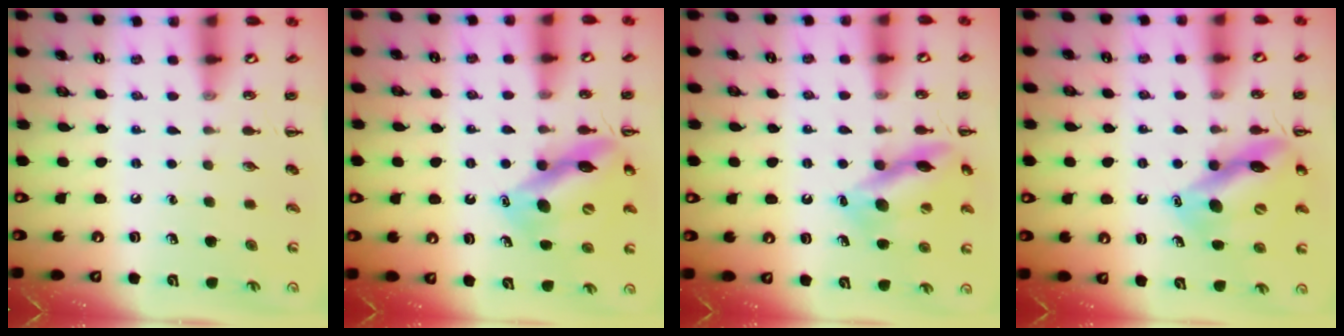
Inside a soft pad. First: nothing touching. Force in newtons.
{"total": 13.2, "press": 12.9, "slide": 3.2}
{"total": 13.0, "press": 13.0, "slide": 1.2}
{"total": 13.2, "press": 12.9, "slide": 3.2}